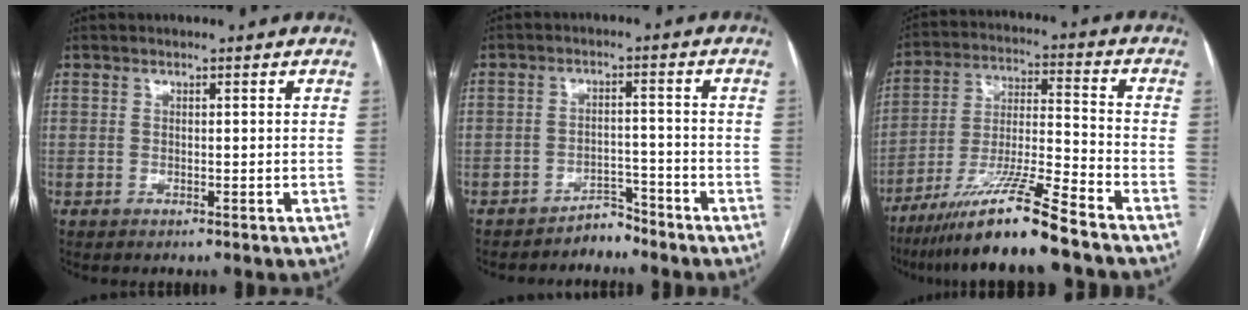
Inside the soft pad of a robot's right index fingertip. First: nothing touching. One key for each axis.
{"total": 3.3, "fx": -3.0, "fy": 1.2, "fz": -0.1, "tx": 0.009, "ty": 0.001, "tz": -0.048}
{"total": 14.4, "fx": -11.2, "fy": -1.2, "fz": 8.9, "tx": -0.163, "ty": -0.018, "tz": -0.201}